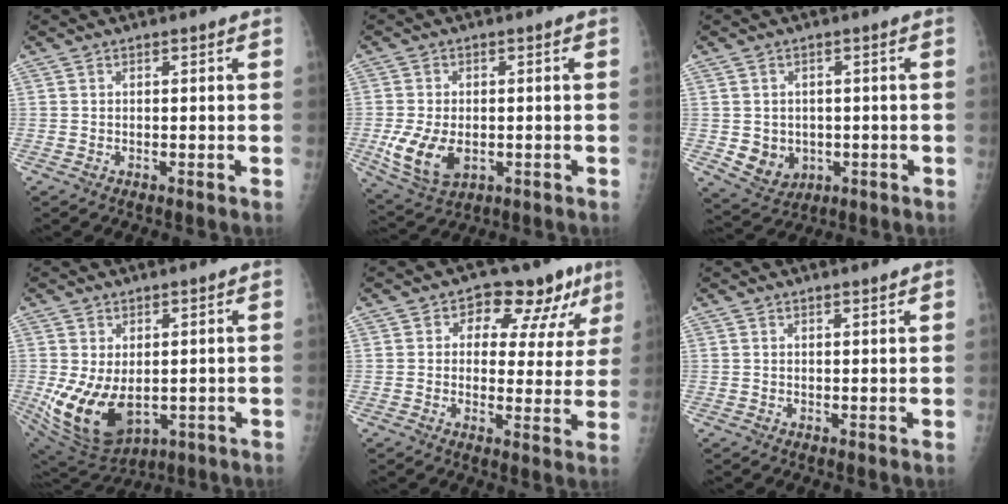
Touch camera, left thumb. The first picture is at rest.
{"total": 9.5, "force": [-1.9, 6.2, 7.0], "torque": [-0.135, -0.008, -0.023]}
{"total": 6.5, "force": [-1.0, 5.7, 3.0], "torque": [-0.027, 0.001, 0.003]}
{"total": 12.9, "force": [-1.1, 8.2, 9.9], "torque": [-0.176, -0.018, 0.011]}
{"total": 11.9, "force": [6.0, 7.2, 7.3], "torque": [-0.037, -0.009, 0.074]}
{"total": 0.9, "force": [0.8, 0.0, 0.4], "torque": [-0.007, -0.006, 0.014]}